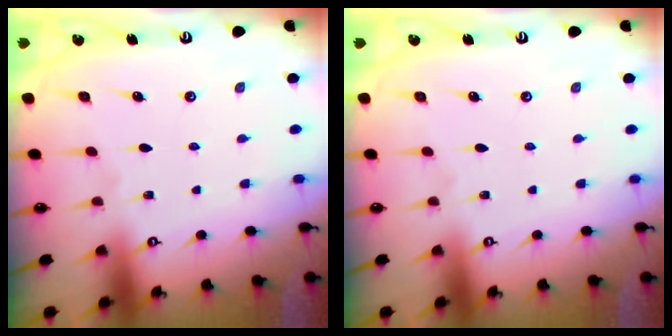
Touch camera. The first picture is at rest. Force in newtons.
{"total": 0.0}